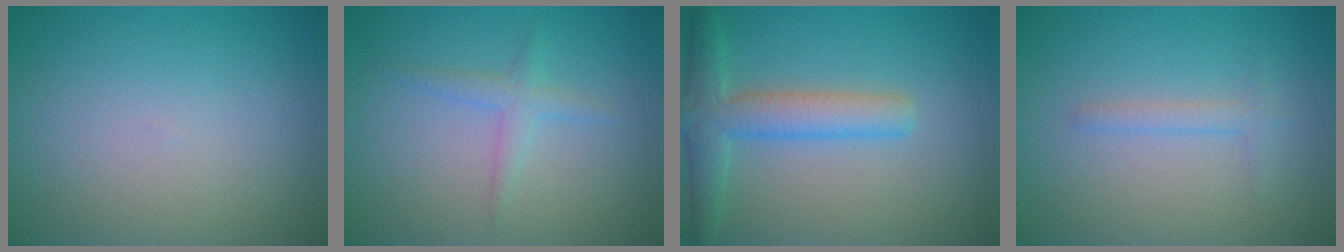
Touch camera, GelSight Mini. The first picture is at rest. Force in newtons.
{"total": 1.7, "press": 1.7, "slide": 0.0}
{"total": 4.4, "press": 4.4, "slide": 0.2}
{"total": 1.2, "press": 1.2, "slide": 0.1}